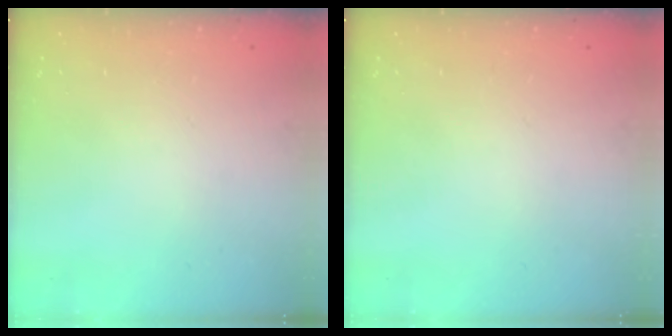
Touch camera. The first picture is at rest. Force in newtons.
{"total": 0.0}